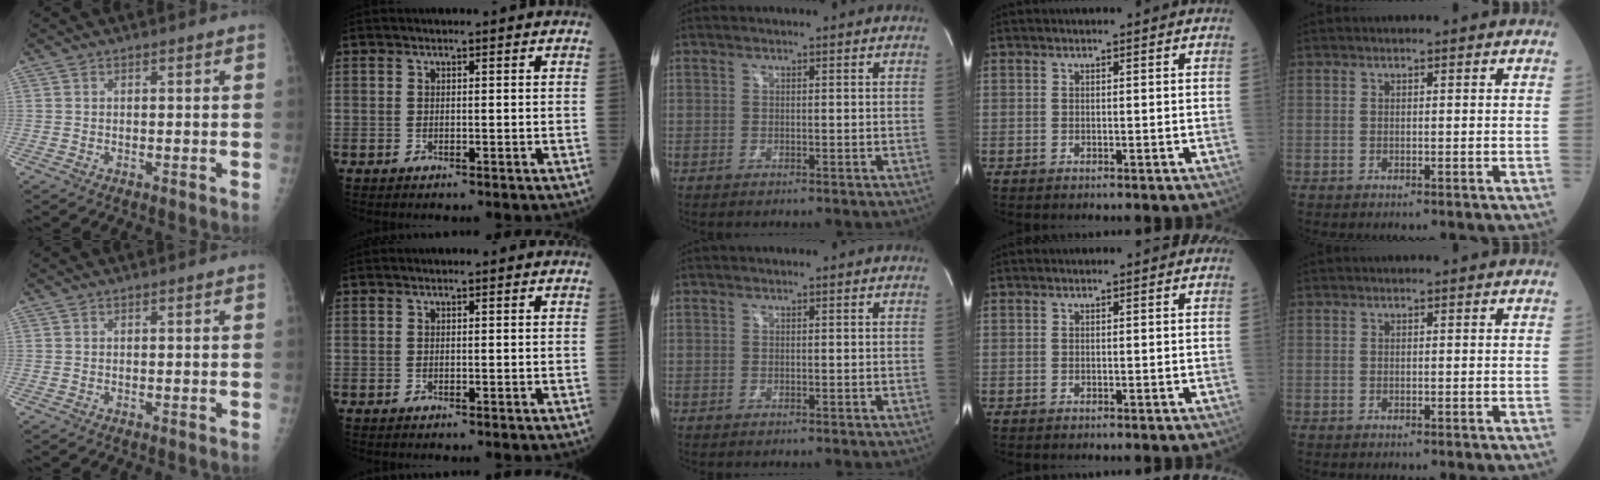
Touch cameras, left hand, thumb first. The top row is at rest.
{}